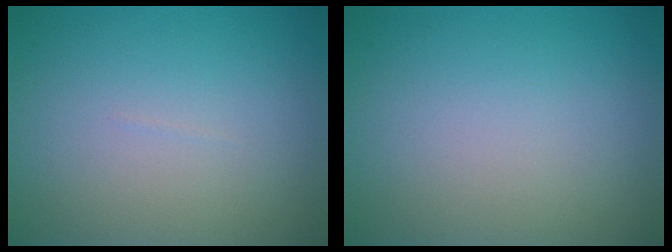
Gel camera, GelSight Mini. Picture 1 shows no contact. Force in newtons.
{"total": 0.0}